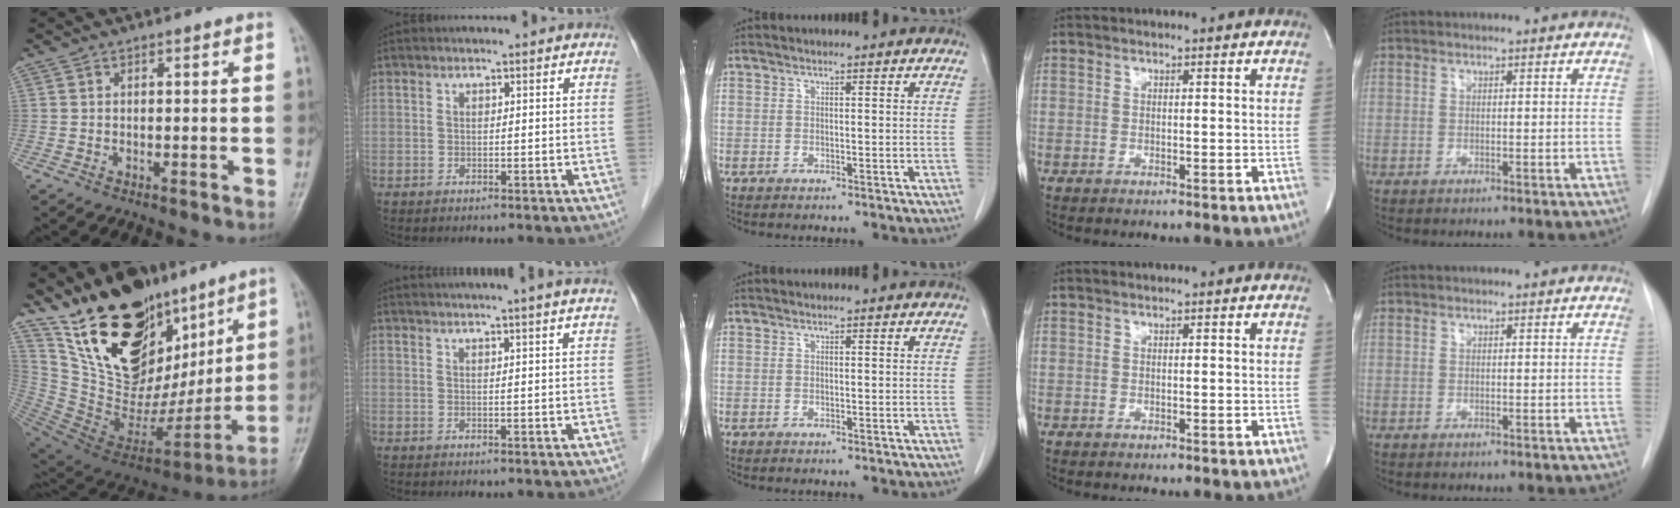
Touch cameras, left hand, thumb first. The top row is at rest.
{"thumb": {"total": 31.1, "force": [16.8, 17.6, 19.5], "torque": [-0.268, -0.045, 0.299]}, "index": {"total": 10.5, "force": [9.3, -1.7, 4.5], "torque": [-0.063, 0.008, 0.105]}}